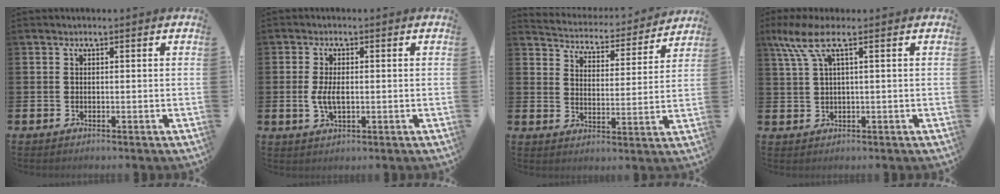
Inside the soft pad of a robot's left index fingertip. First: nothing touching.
{"total": 3.4, "force": [-0.1, 1.7, 3.0], "torque": [-0.057, 0.006, -0.003]}
{"total": 4.8, "force": [4.7, 1.0, 0.2], "torque": [-0.028, -0.045, 0.076]}
{"total": 5.4, "force": [2.4, 1.4, 4.6], "torque": [-0.111, 0.008, 0.039]}